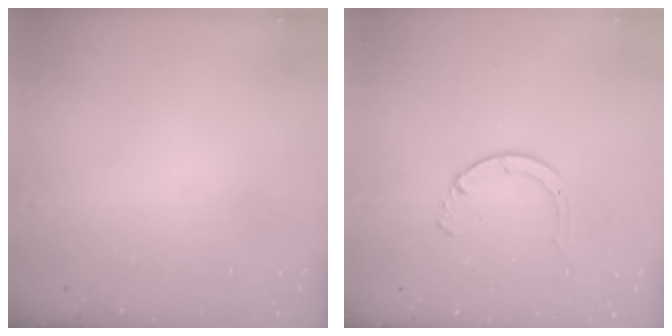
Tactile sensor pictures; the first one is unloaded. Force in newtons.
{"total": 2.8, "press": 2.8, "slide": 0.4}